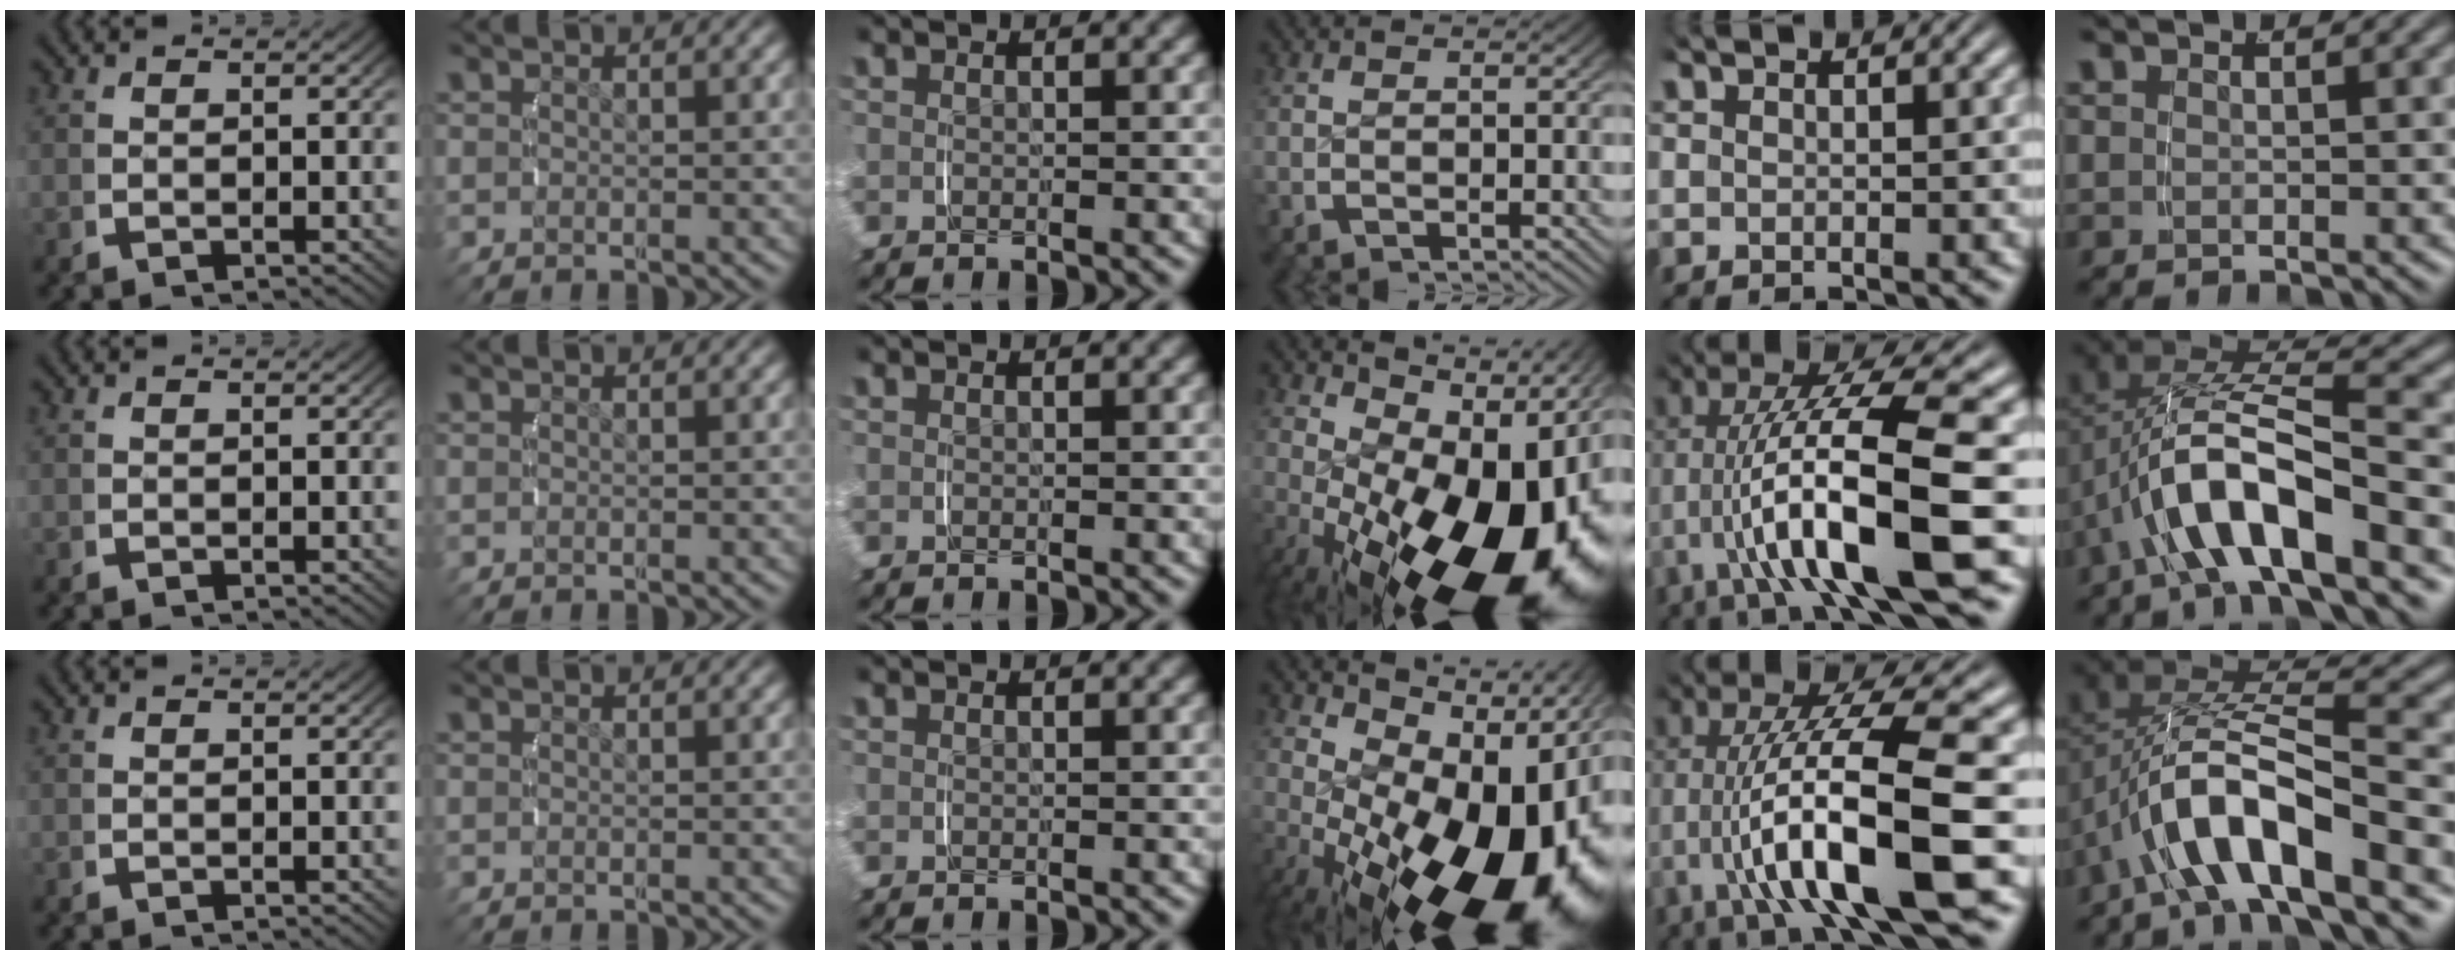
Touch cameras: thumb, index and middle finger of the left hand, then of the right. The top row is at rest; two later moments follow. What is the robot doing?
{"motion": "lift_and_place", "object": "camera"}